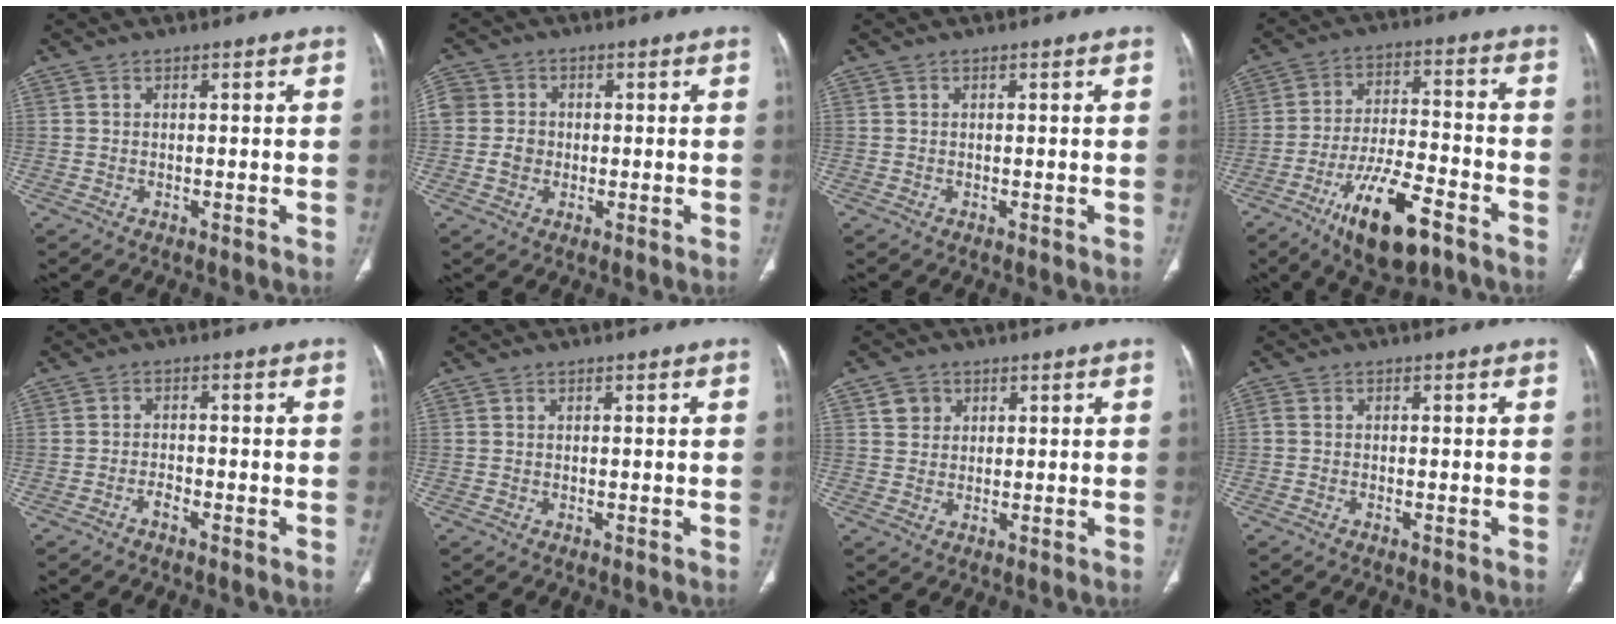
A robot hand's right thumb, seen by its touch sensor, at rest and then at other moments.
{"total": 6.6, "force": [-0.5, 6.0, 2.8], "torque": [-0.060, 0.016, -0.008]}
{"total": 0.0}
{"total": 15.4, "force": [-9.0, 5.5, 11.2], "torque": [-0.186, 0.047, -0.148]}
{"total": 1.6, "force": [-1.3, 0.4, 0.8], "torque": [-0.017, 0.010, -0.026]}
{"total": 0.0}
{"total": 3.2, "force": [1.4, 2.8, 0.8], "torque": [0.001, -0.007, 0.024]}
{"total": 0.8, "force": [-0.5, 0.3, 0.5], "torque": [-0.015, -0.001, -0.015]}